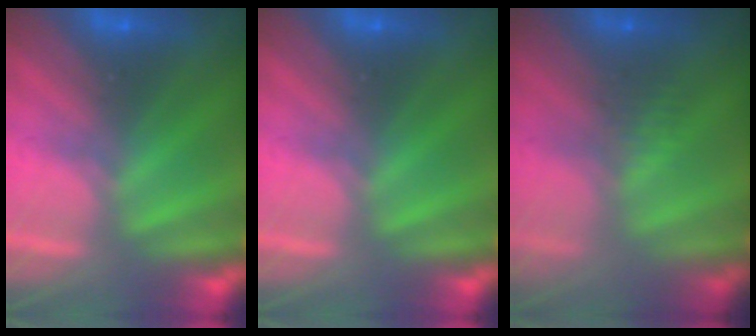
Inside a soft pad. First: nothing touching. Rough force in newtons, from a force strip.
{"total": 0.0}
{"total": 2.4}